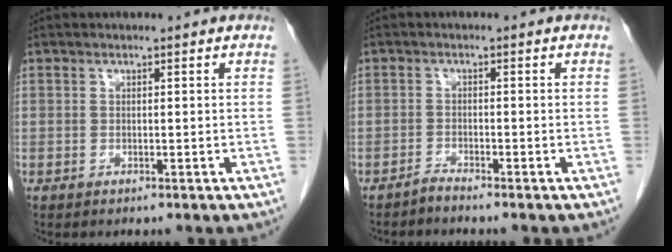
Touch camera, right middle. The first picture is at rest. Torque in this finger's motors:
{"motor_torque": [-0.29, 0.28, -0.08, -0.01]}